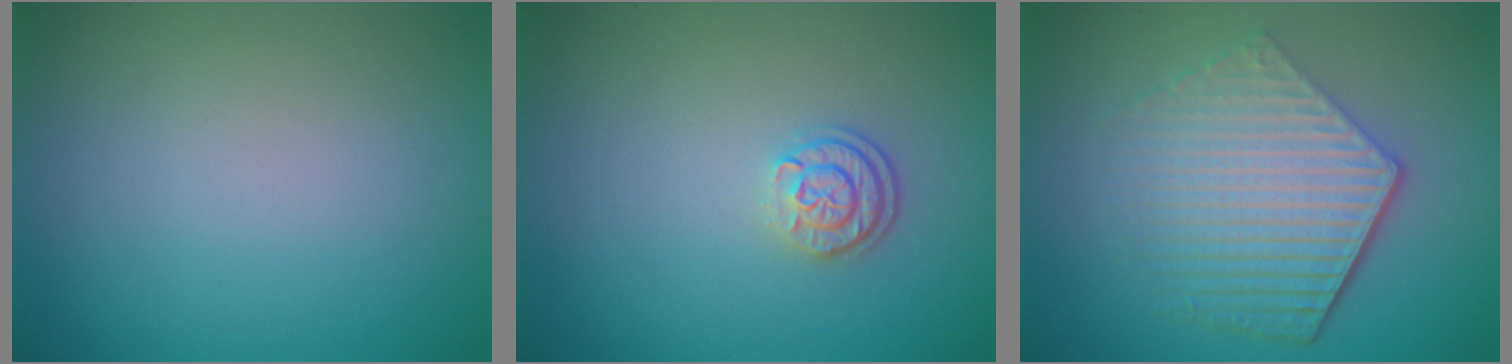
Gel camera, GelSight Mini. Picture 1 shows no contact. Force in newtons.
{"total": 2.4, "press": 1.9, "slide": 1.5}
{"total": 6.0, "press": 4.5, "slide": 4.0}